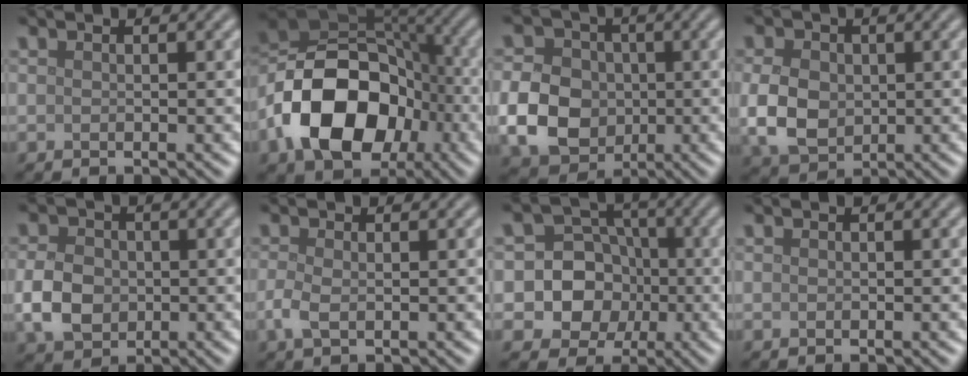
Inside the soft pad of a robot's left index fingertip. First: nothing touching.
{"total": 13.7, "force": [-4.5, 9.5, 8.7], "torque": [-0.164, -0.008, -0.091]}
{"total": 7.0, "force": [-1.2, 5.8, 3.7], "torque": [-0.079, -0.004, -0.032]}
{"total": 5.3, "force": [-0.2, 4.1, 3.4], "torque": [-0.077, -0.002, -0.006]}
{"total": 4.4, "force": [-0.8, 3.4, 2.6], "torque": [-0.057, -0.001, -0.020]}
{"total": 1.9, "force": [-0.4, 0.9, 1.6], "torque": [-0.041, -0.004, -0.009]}
{"total": 8.3, "force": [-1.3, 7.8, 2.5], "torque": [-0.035, 0.024, -0.046]}
{"total": 0.0}